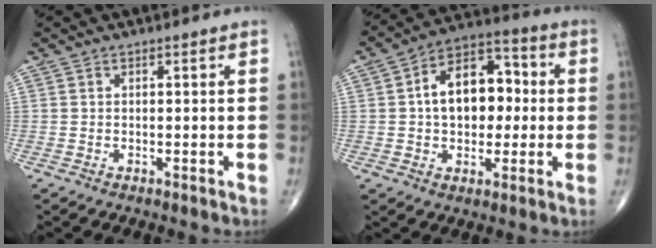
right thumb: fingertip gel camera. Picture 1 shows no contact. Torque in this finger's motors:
{"motor_torque": [-0.06, 0.37, 0.22, 0.08, 0.14]}